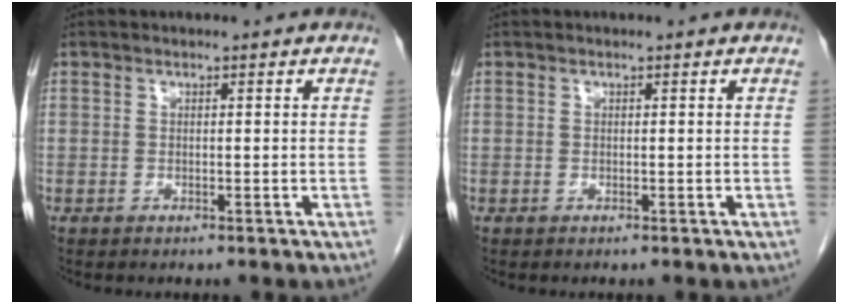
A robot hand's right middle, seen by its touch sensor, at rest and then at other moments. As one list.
[{"total": 0.0}]